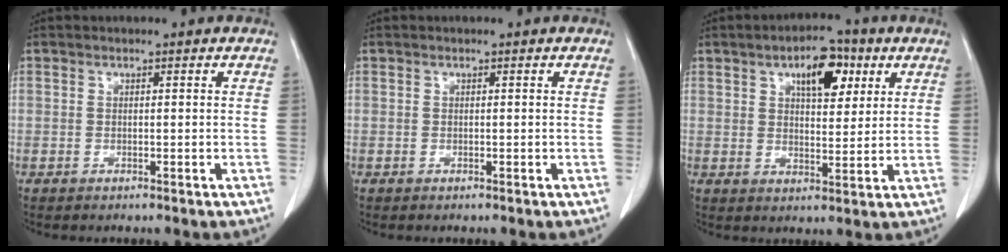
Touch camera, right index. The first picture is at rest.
{"total": 0.0}
{"total": 8.3, "force": [3.9, 3.5, 6.4], "torque": [-0.097, 0.012, 0.059]}